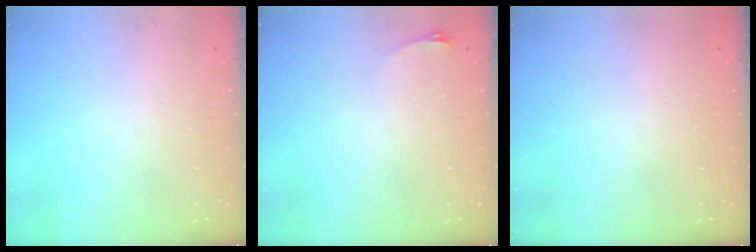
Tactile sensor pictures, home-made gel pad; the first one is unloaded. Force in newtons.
{"total": 2.9, "press": 2.6, "slide": 1.5}
{"total": 0.0}